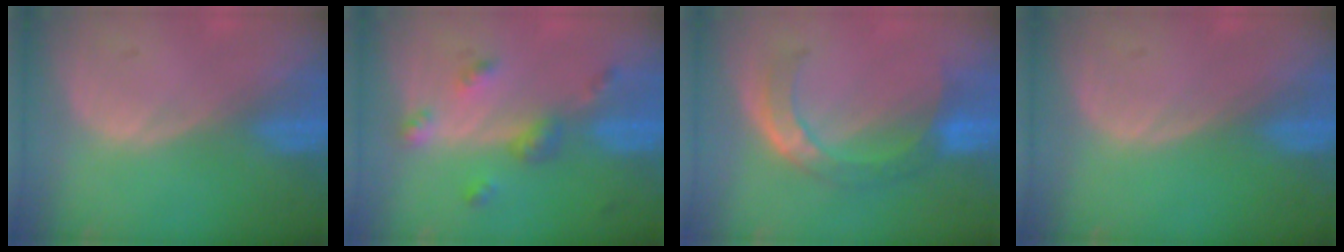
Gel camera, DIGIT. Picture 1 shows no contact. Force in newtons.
{"total": 4.9, "press": 4.4, "slide": 2.2}
{"total": 6.6, "press": 6.2, "slide": 2.3}
{"total": 0.0}